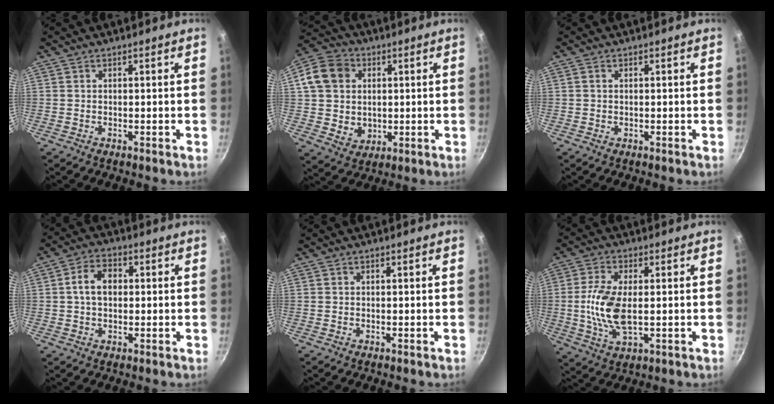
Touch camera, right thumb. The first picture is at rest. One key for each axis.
{"total": 13.0, "fx": 2.3, "fy": 11.2, "fz": 6.1, "tx": -0.081, "ty": 0.005, "tz": 0.042}
{"total": 0.7, "fx": 0.2, "fy": 0.6, "fz": 0.4, "tx": -0.004, "ty": 0.002, "tz": 0.003}
{"total": 6.6, "fx": 0.6, "fy": 4.7, "fz": 4.6, "tx": -0.068, "ty": 0.015, "tz": 0.003}
{"total": 0.0}
{"total": 10.2, "fx": 0.0, "fy": 4.9, "fz": 9.0, "tx": -0.187, "ty": -0.004, "tz": -0.001}